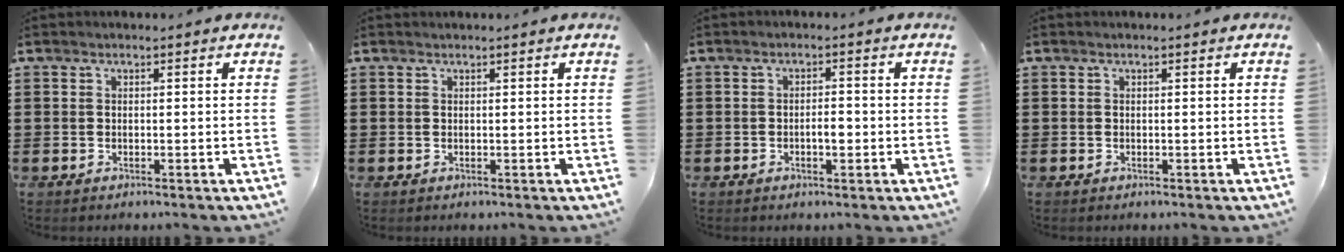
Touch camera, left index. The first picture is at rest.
{"total": 0.0}
{"total": 2.4, "force": [-0.5, 0.9, 2.1], "torque": [-0.042, 0.005, -0.011]}
{"total": 0.0}